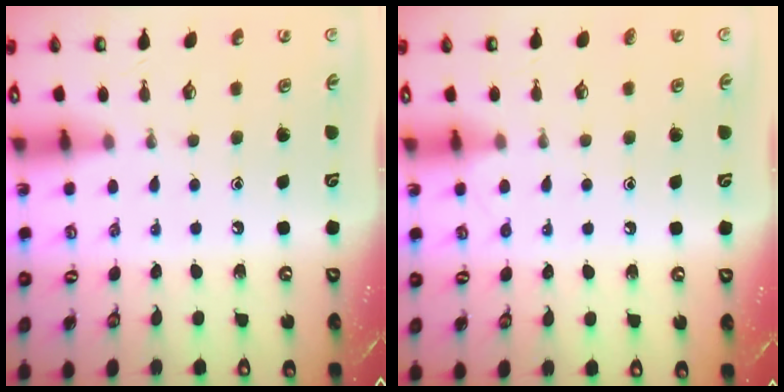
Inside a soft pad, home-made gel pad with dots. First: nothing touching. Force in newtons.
{"total": 3.6, "press": 3.6, "slide": 0.4}